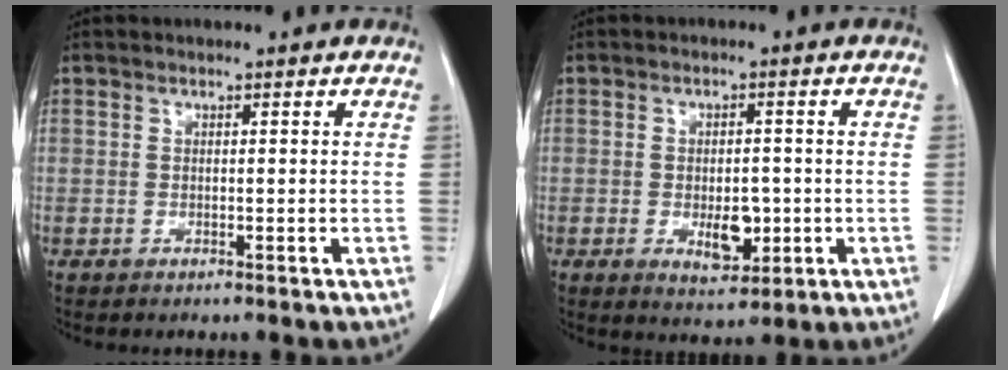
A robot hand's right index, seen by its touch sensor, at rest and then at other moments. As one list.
[{"total": 5.4, "force": [-1.3, 2.8, 4.5], "torque": [-0.066, -0.003, -0.010]}]